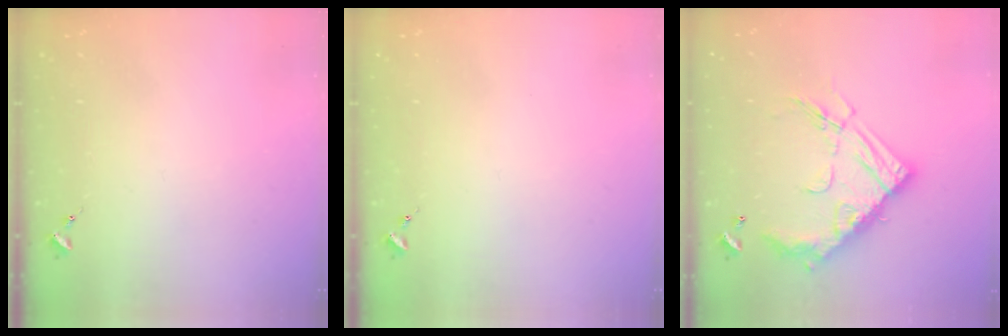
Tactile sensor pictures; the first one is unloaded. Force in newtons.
{"total": 0.0}
{"total": 20.3, "press": 20.2, "slide": 1.9}